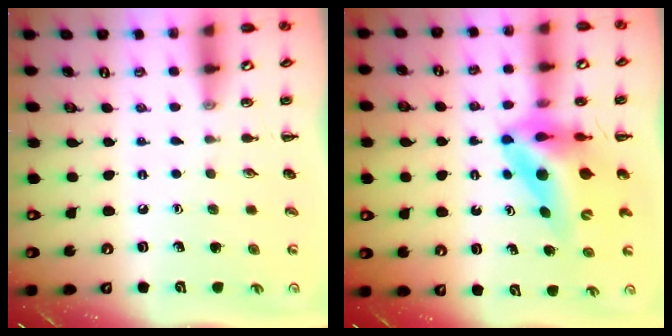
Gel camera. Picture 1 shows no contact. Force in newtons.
{"total": 12.2, "press": 11.6, "slide": 3.8}